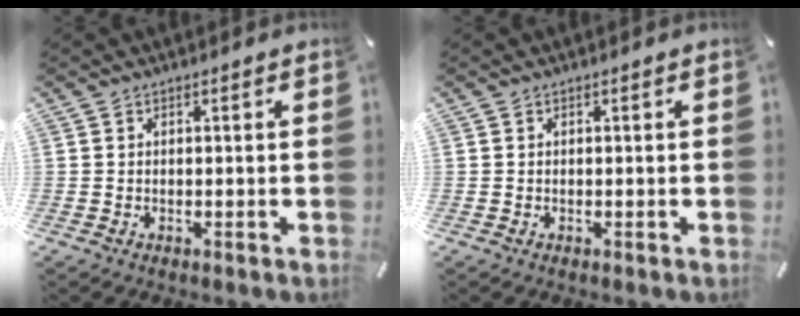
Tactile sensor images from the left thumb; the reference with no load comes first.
{"total": 0.0}